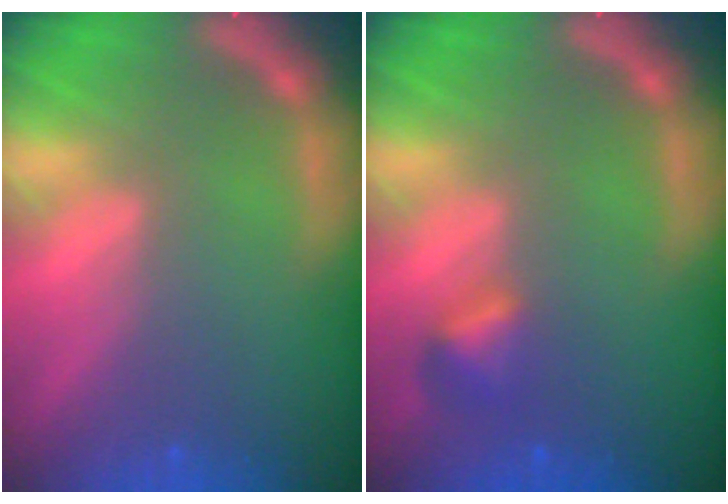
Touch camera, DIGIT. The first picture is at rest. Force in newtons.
{"total": 1.9}